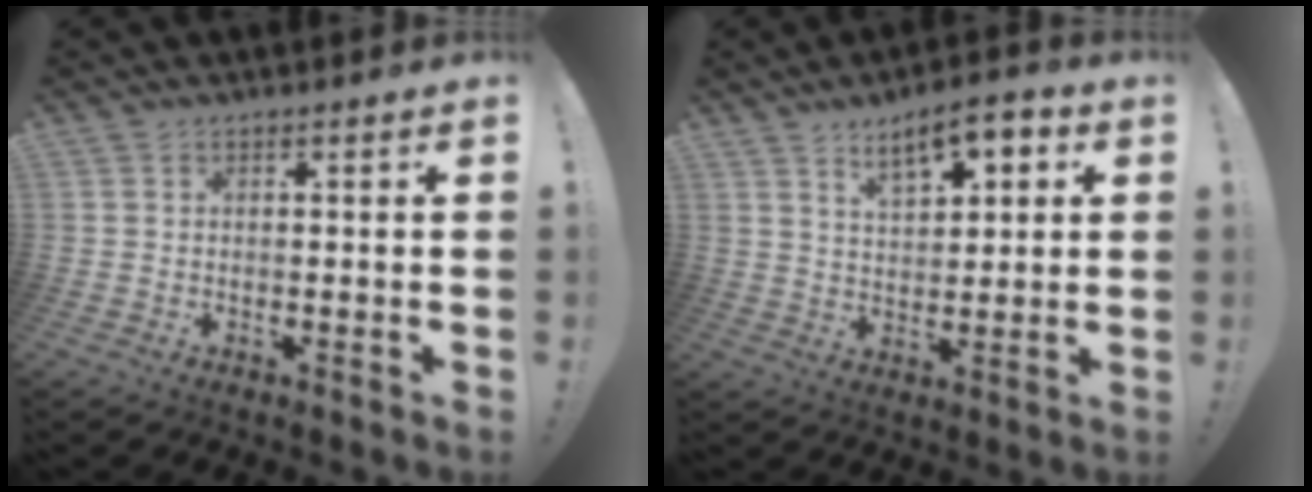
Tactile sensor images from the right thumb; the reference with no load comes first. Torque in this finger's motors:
{"motor_torque": [0.84, 0.89, 0.13, 0.14, 0.19]}